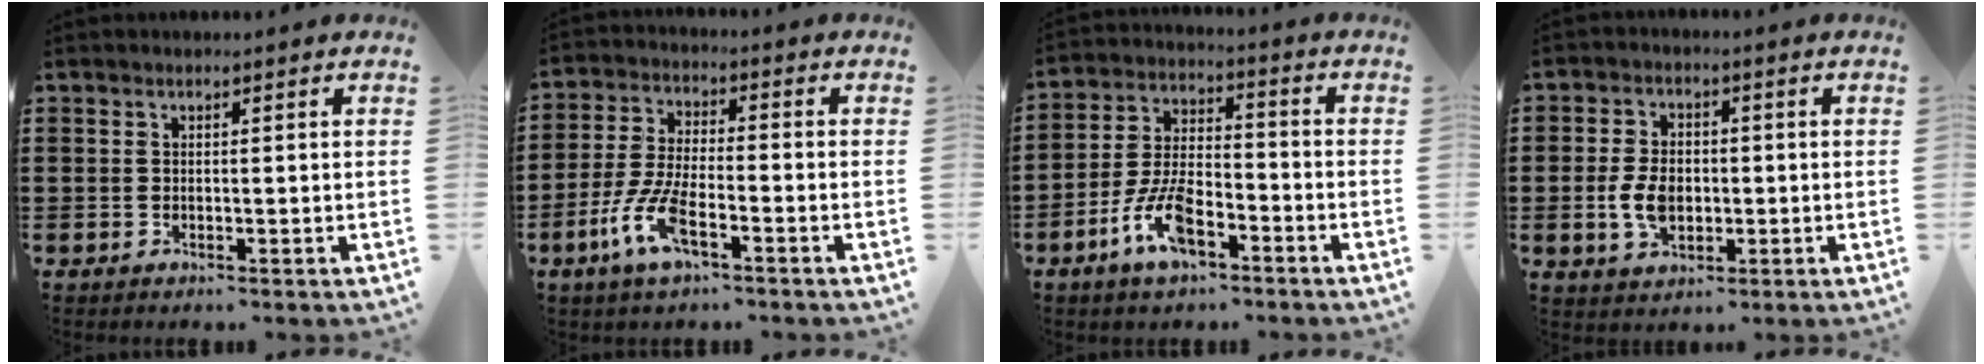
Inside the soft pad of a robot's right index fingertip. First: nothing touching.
{"total": 8.0, "force": [-3.9, 2.3, 6.6], "torque": [-0.160, -0.015, -0.076]}
{"total": 8.6, "force": [-4.5, 3.8, 6.2], "torque": [-0.147, 0.000, -0.086]}
{"total": 6.0, "force": [-0.5, 4.0, 4.4], "torque": [-0.098, 0.000, -0.015]}